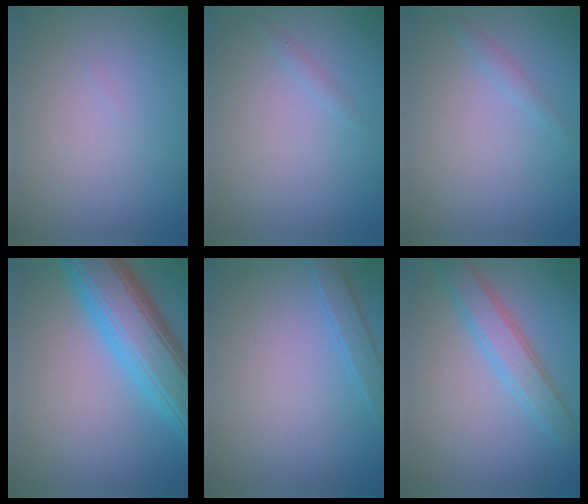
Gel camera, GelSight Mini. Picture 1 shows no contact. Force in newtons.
{"total": 0.5, "press": 0.5, "slide": 0.0}
{"total": 0.7, "press": 0.7, "slide": 0.0}
{"total": 8.8, "press": 8.8, "slide": 0.2}
{"total": 1.6, "press": 1.6, "slide": 0.1}
{"total": 3.2, "press": 3.2, "slide": 0.1}